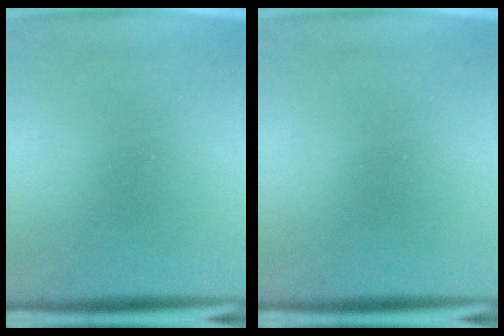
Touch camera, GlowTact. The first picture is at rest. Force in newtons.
{"total": 0.0}